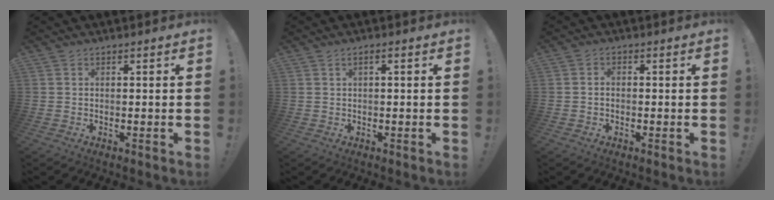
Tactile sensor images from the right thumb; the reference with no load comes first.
{"total": 1.2, "force": [-0.1, 0.0, 1.2], "torque": [-0.031, 0.003, -0.001]}
{"total": 1.5, "force": [-0.9, 0.8, 0.9], "torque": [-0.022, 0.008, -0.015]}